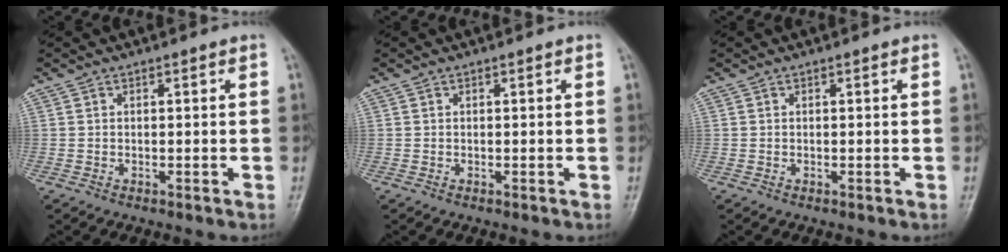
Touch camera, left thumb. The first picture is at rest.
{"total": 0.0}
{"total": 0.0}